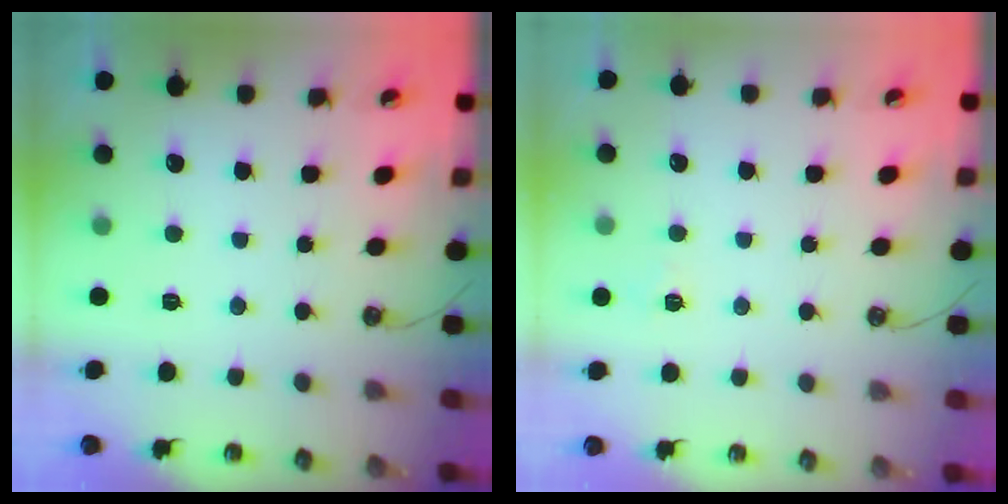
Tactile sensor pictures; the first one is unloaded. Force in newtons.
{"total": 2.8, "press": 2.8, "slide": 0.3}